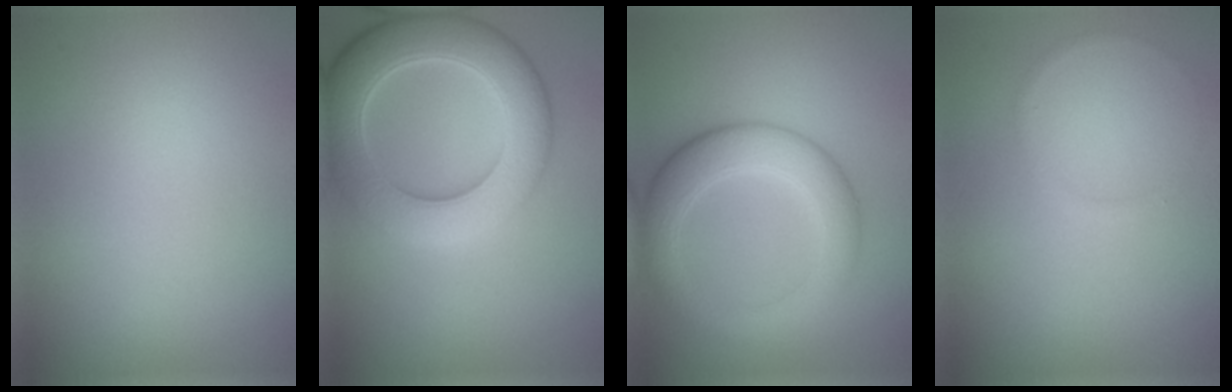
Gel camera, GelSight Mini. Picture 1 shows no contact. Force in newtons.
{"total": 8.4, "press": 8.4, "slide": 0.3}
{"total": 5.2, "press": 5.2, "slide": 0.1}
{"total": 0.6, "press": 0.6, "slide": 0.1}